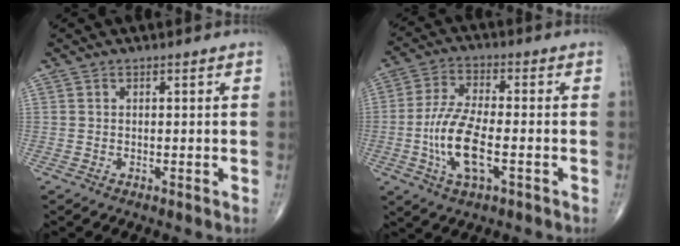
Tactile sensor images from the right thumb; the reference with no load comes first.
{"total": 11.7, "force": [-2.8, 4.5, 10.4], "torque": [-0.218, 0.010, -0.054]}